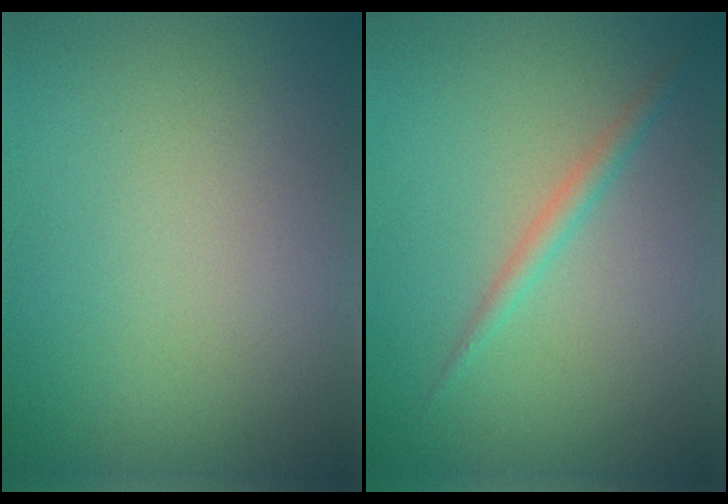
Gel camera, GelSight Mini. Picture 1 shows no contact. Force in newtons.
{"total": 1.4, "press": 1.4, "slide": 0.1}